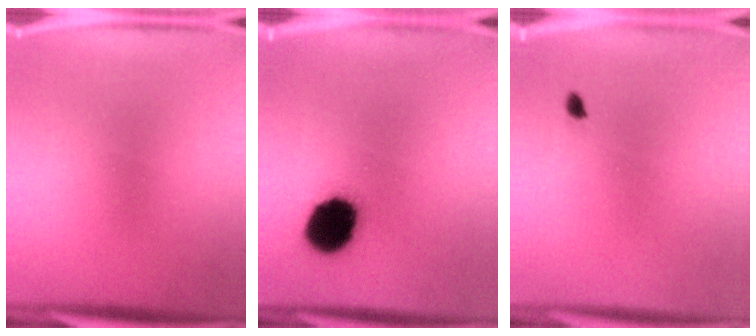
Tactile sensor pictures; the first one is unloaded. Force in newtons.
{"total": 14.2}
{"total": 0.9}